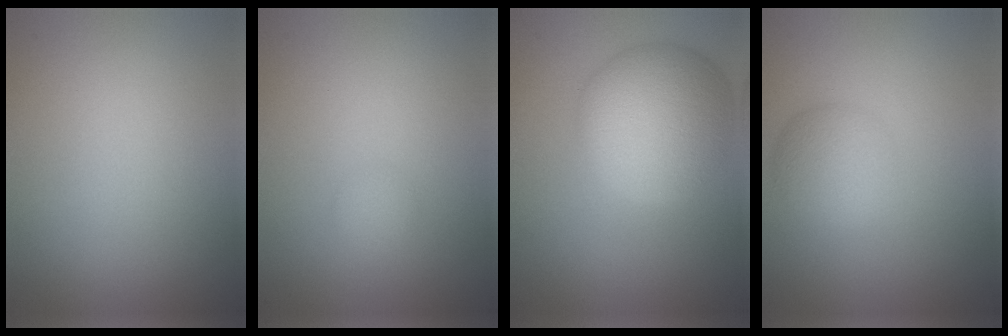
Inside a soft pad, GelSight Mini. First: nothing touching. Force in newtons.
{"total": 1.0, "press": 1.0, "slide": 0.1}
{"total": 8.0, "press": 8.0, "slide": 0.2}
{"total": 2.6, "press": 2.6, "slide": 0.2}